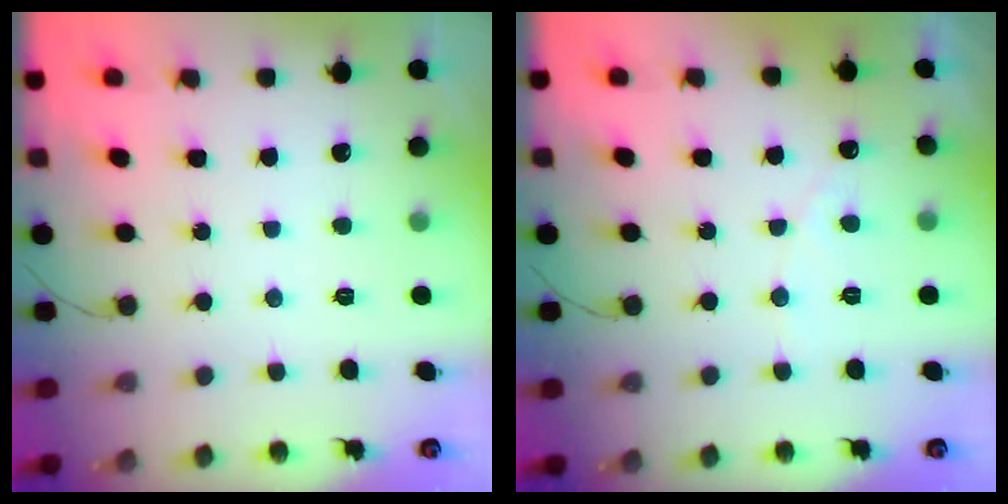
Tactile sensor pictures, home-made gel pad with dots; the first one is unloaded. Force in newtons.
{"total": 2.8, "press": 2.8, "slide": 0.1}